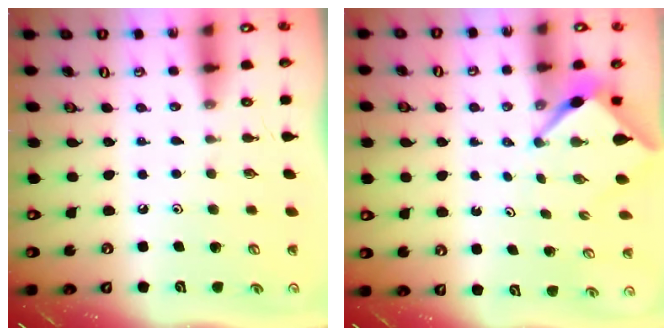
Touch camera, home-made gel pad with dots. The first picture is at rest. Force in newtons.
{"total": 3.0, "press": 3.0, "slide": 0.3}